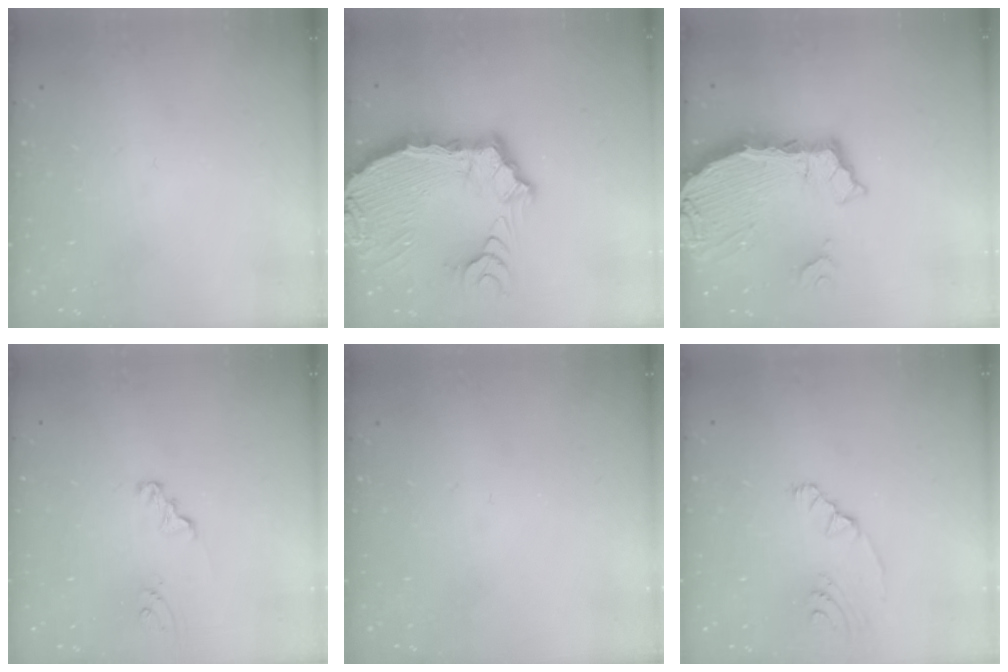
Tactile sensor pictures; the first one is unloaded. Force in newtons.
{"total": 16.2, "press": 16.0, "slide": 2.4}
{"total": 9.1, "press": 9.0, "slide": 1.1}
{"total": 2.1, "press": 2.1, "slide": 0.2}
{"total": 0.0}
{"total": 5.4, "press": 2.2, "slide": 4.9}